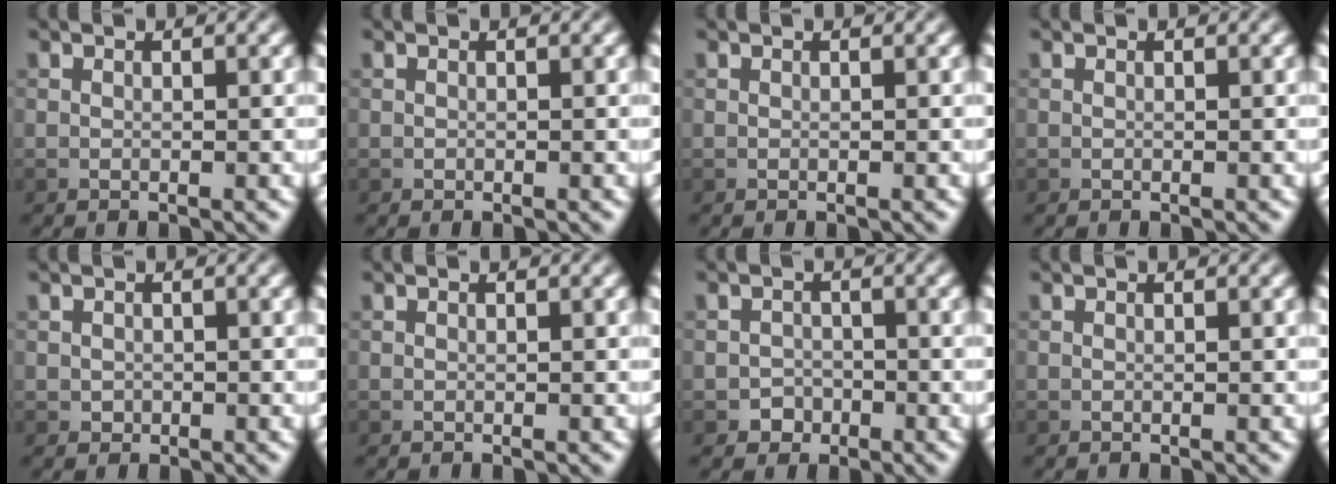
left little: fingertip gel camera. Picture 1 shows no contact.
{"total": 0.0}
{"total": 0.0}
{"total": 0.0}
{"total": 0.7, "force": [-0.1, 0.7, 0.2], "torque": [-0.004, -0.004, -0.003]}
{"total": 0.0}
{"total": 1.8, "force": [-1.0, 1.4, 0.3], "torque": [0.003, -0.001, -0.021]}
{"total": 0.0}